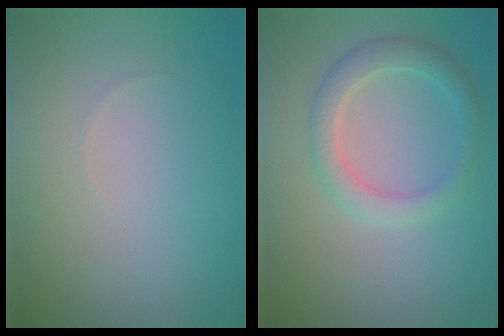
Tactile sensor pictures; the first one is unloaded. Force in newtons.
{"total": 2.8, "press": 2.8, "slide": 0.1}